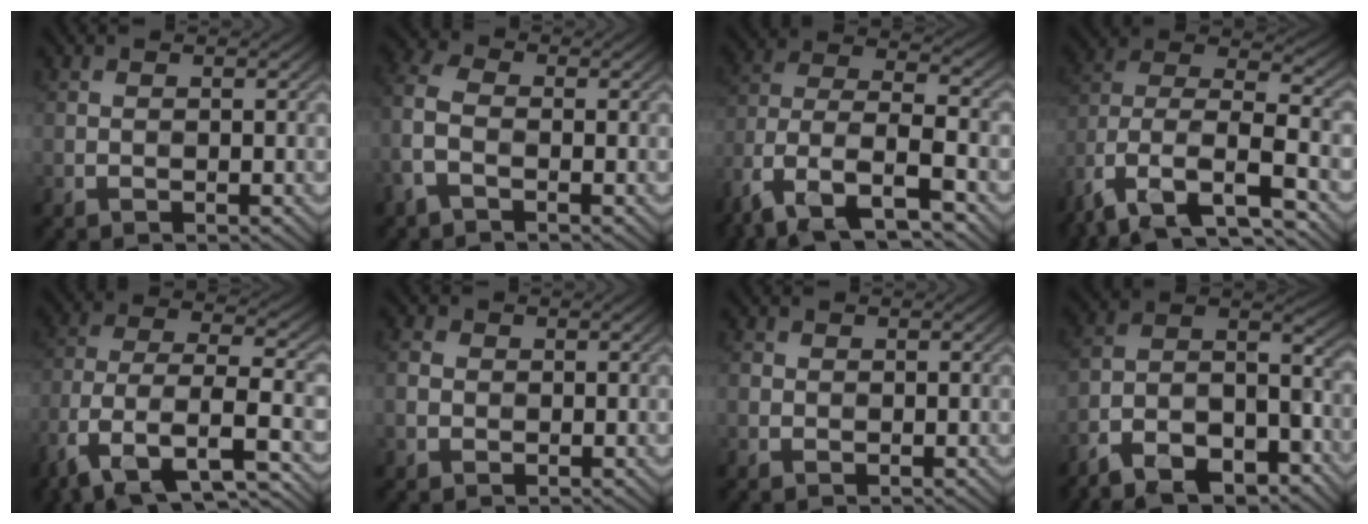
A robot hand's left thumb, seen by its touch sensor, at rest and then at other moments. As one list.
[{"total": 5.1, "force": [-1.9, 2.8, 3.8], "torque": [-0.112, 0.004, -0.056]}, {"total": 13.0, "force": [-8.2, 5.6, 8.4], "torque": [-0.189, -0.012, -0.159]}, {"total": 14.9, "force": [-8.5, 7.4, 9.7], "torque": [-0.247, -0.025, -0.135]}, {"total": 12.8, "force": [-7.6, 5.6, 8.6], "torque": [-0.194, -0.015, -0.138]}, {"total": 2.2, "force": [-0.3, 1.9, 1.0], "torque": [-0.028, 0.000, -0.010]}, {"total": 1.1, "force": [0.0, 1.0, 0.3], "torque": [-0.006, -0.002, -0.004]}, {"total": 14.8, "force": [-10.0, 6.6, 8.6], "torque": [-0.181, -0.027, -0.172]}]